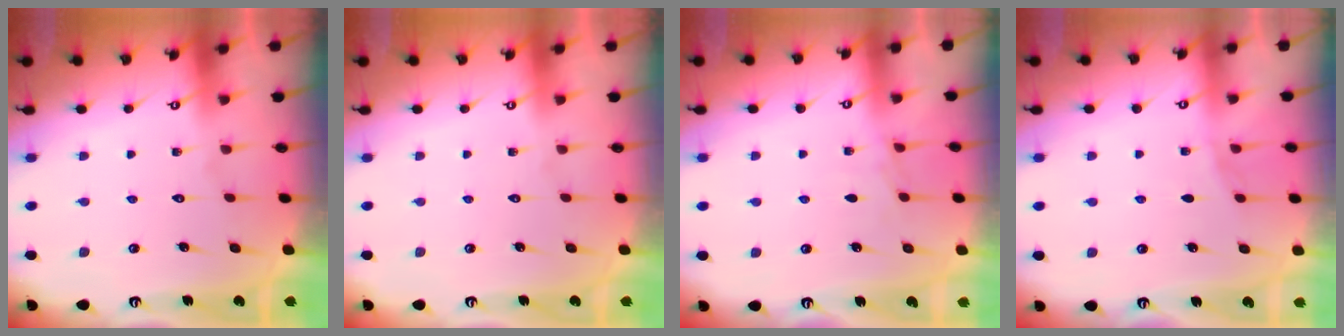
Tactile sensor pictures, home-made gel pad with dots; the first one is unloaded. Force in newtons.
{"total": 0.0}
{"total": 3.1, "press": 3.1, "slide": 0.5}
{"total": 5.0, "press": 4.2, "slide": 2.7}